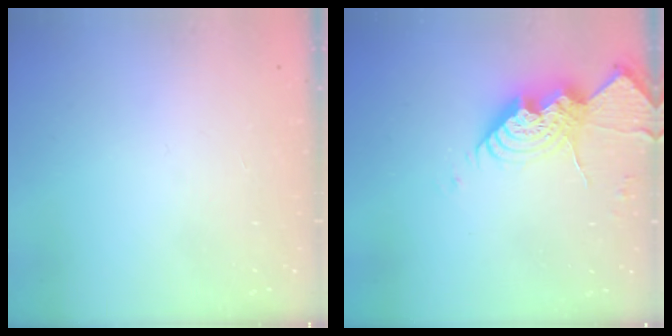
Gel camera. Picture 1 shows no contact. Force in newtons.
{"total": 15.0, "press": 14.9, "slide": 1.4}